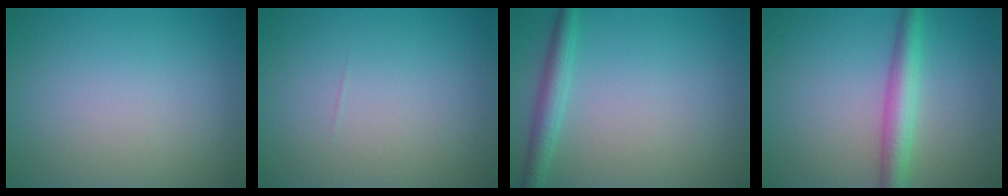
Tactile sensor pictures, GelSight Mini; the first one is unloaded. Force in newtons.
{"total": 0.0}
{"total": 2.5, "press": 2.5, "slide": 0.1}
{"total": 3.6, "press": 3.6, "slide": 0.1}